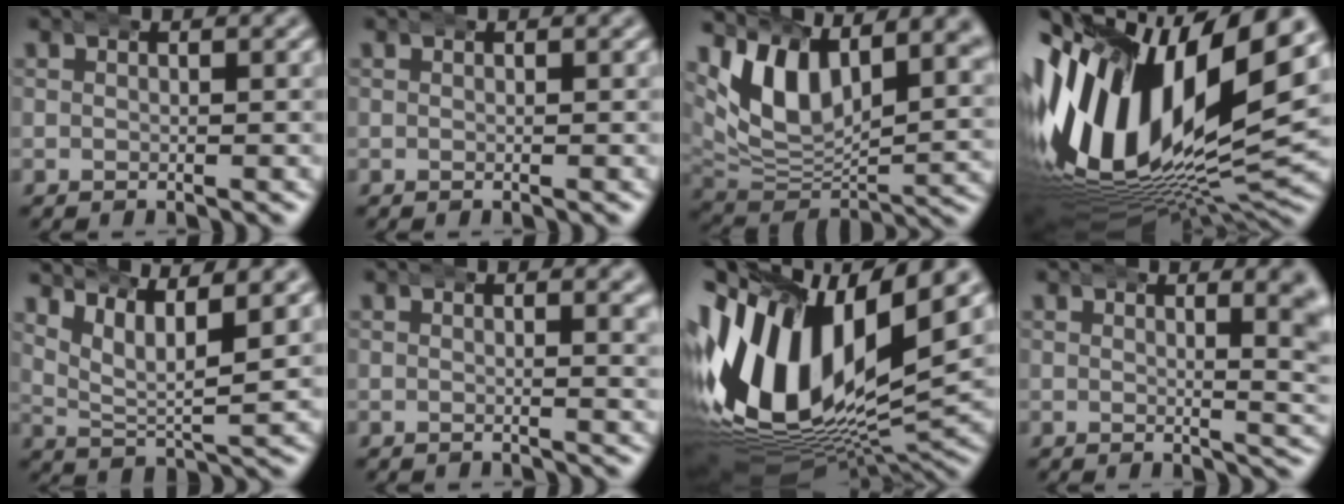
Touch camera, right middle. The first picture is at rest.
{"total": 0.0}
{"total": 9.5, "force": [4.2, 5.8, 6.2], "torque": [-0.127, -0.007, 0.072]}
{"total": 25.0, "force": [0.8, 15.9, 19.2], "torque": [-0.351, -0.019, 0.024]}
{"total": 4.1, "force": [3.1, 1.2, 2.4], "torque": [-0.054, -0.017, 0.065]}
{"total": 1.0, "force": [0.7, -0.1, 0.8], "torque": [-0.009, -0.002, 0.009]}
{"total": 22.9, "force": [-0.5, 15.0, 17.3], "torque": [-0.325, -0.035, 0.009]}
{"total": 4.2, "force": [1.3, 1.1, 3.8], "torque": [-0.026, 0.000, 0.019]}